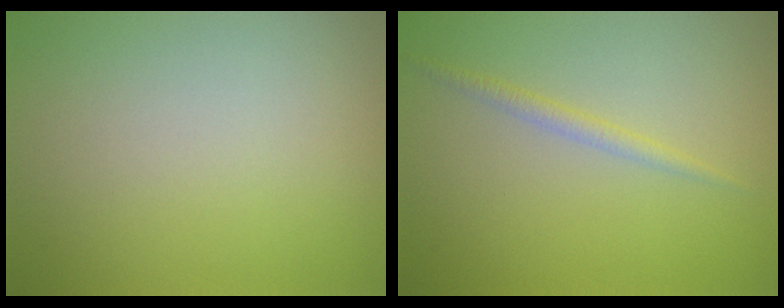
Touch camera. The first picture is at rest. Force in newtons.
{"total": 1.2, "press": 1.2, "slide": 0.0}